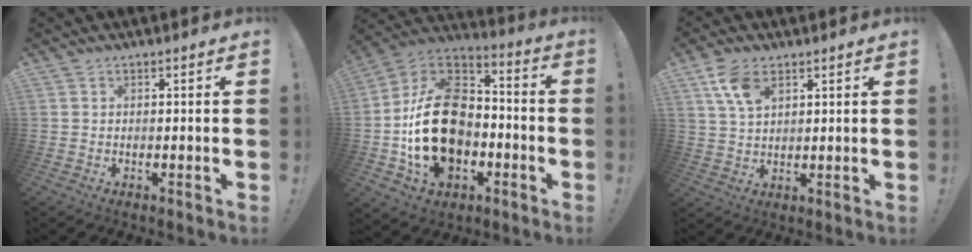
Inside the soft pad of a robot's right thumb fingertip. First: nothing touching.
{"total": 25.6, "force": [-4.4, 18.0, 17.7], "torque": [-0.315, 0.034, -0.058]}
{"total": 7.9, "force": [4.2, 4.2, 5.2], "torque": [-0.093, -0.013, 0.081]}